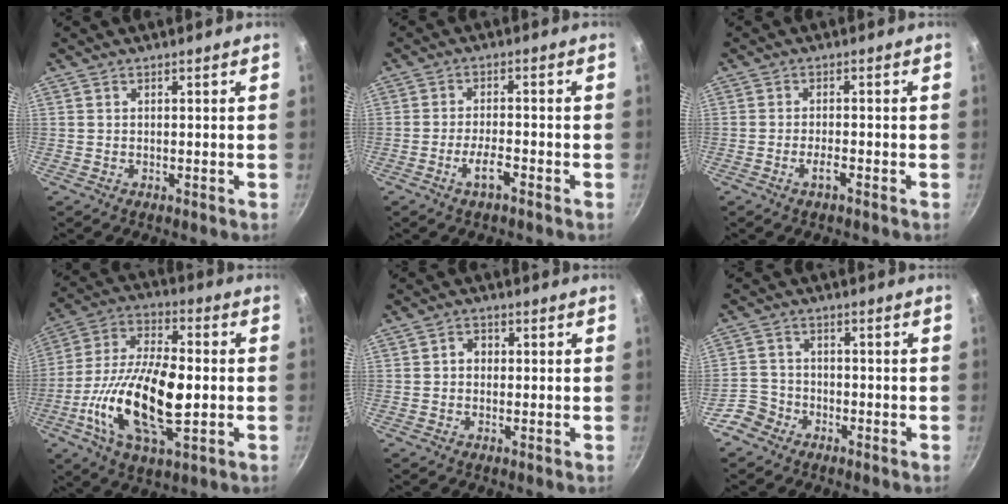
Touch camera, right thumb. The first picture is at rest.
{"total": 4.3, "force": [-2.5, 1.1, 3.4], "torque": [-0.062, 0.017, -0.048]}
{"total": 2.4, "force": [-1.4, 0.5, 1.8], "torque": [-0.039, 0.010, -0.029]}
{"total": 20.6, "force": [-3.3, 9.4, 18.0], "torque": [-0.334, 0.020, -0.069]}
{"total": 2.3, "force": [0.0, 2.0, 1.2], "torque": [-0.008, 0.007, -0.003]}
{"total": 4.9, "force": [-3.3, 3.6, 0.7], "torque": [-0.001, 0.038, -0.067]}